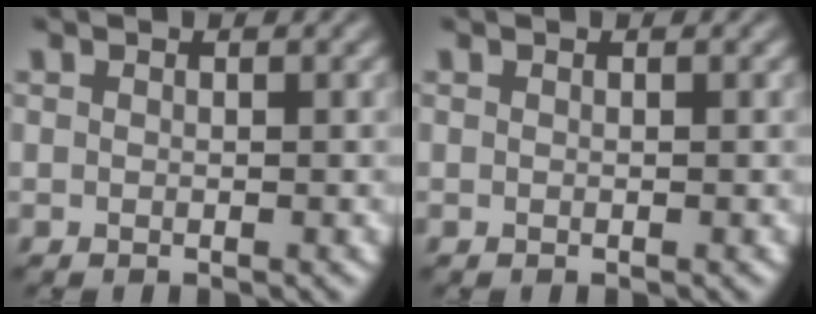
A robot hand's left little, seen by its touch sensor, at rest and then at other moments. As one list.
[{"total": 0.0}]